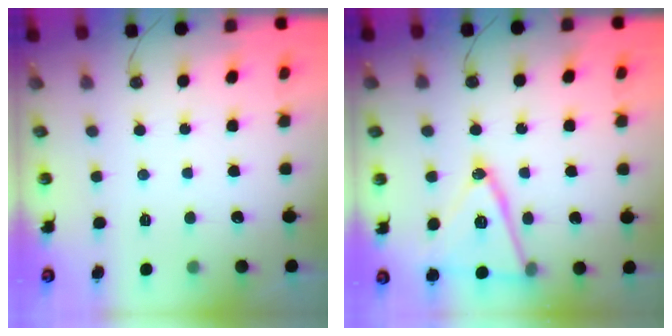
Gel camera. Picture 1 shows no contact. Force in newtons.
{"total": 17.6, "press": 17.3, "slide": 3.5}